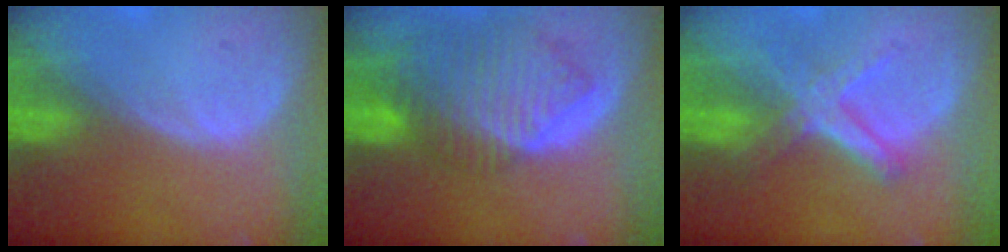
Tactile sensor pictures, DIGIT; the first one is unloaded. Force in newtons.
{"total": 10.2, "press": 8.9, "slide": 5.1}
{"total": 6.4, "press": 5.7, "slide": 3.0}